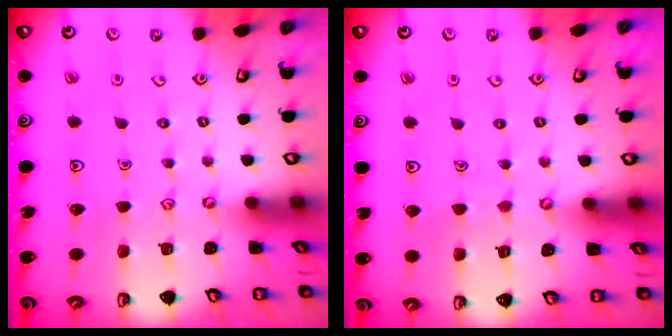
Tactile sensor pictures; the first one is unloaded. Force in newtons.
{"total": 2.7, "press": 2.7, "slide": 0.2}